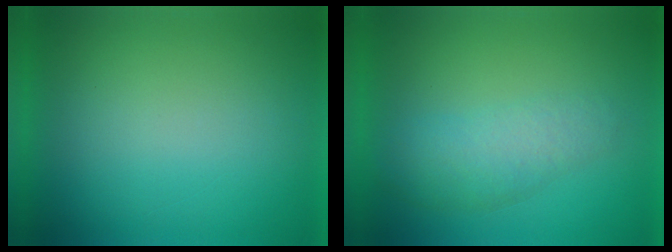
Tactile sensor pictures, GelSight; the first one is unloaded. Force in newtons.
{"total": 3.0}